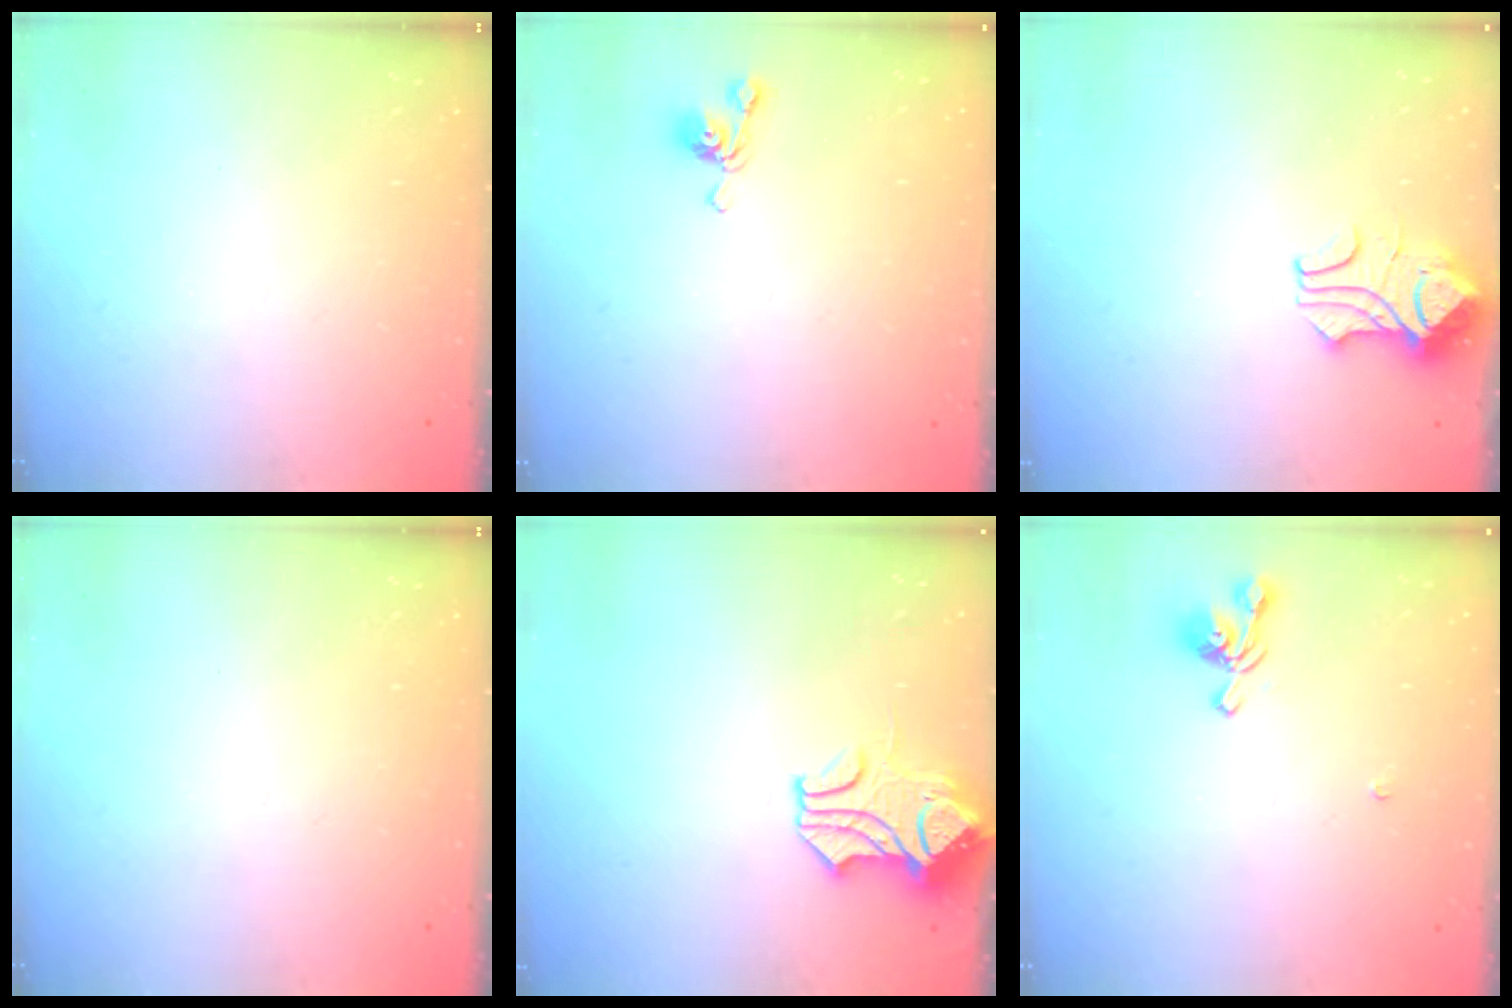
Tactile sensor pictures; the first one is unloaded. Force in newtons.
{"total": 5.6, "press": 5.6, "slide": 0.1}
{"total": 3.4, "press": 3.3, "slide": 1.1}
{"total": 0.0}
{"total": 1.5, "press": 0.8, "slide": 1.3}
{"total": 1.1, "press": 0.6, "slide": 0.9}